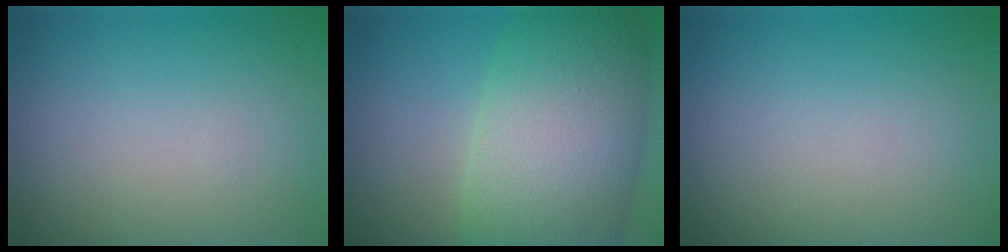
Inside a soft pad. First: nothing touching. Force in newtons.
{"total": 11.4, "press": 11.4, "slide": 0.5}
{"total": 0.0}